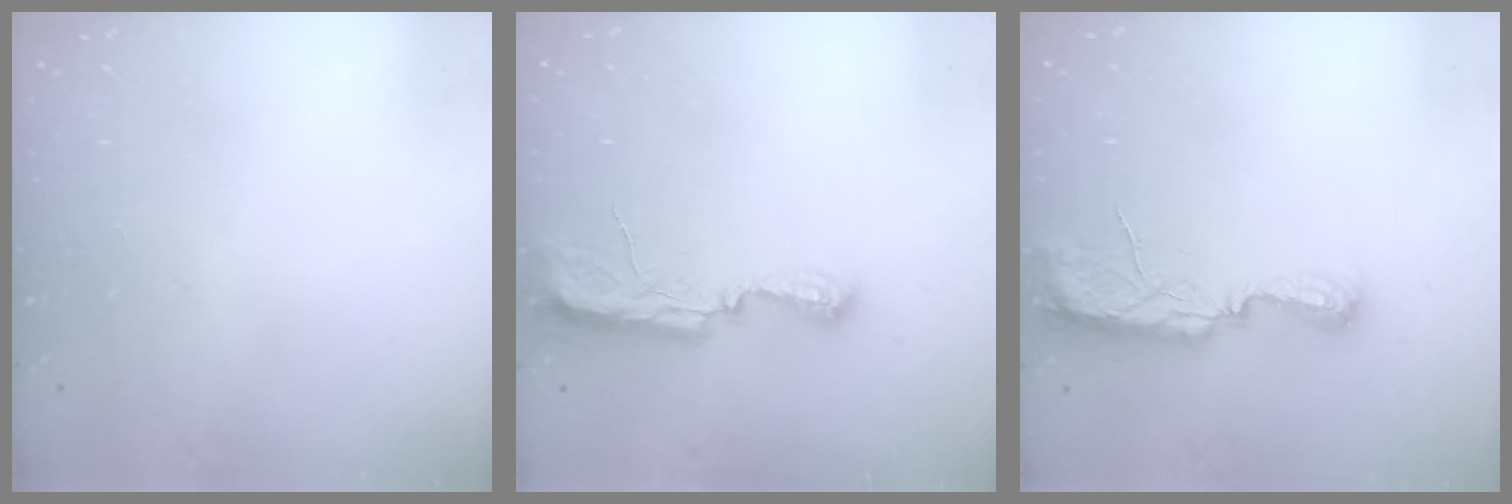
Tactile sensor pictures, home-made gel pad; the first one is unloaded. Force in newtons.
{"total": 9.8, "press": 8.9, "slide": 4.2}
{"total": 10.5, "press": 9.0, "slide": 5.3}